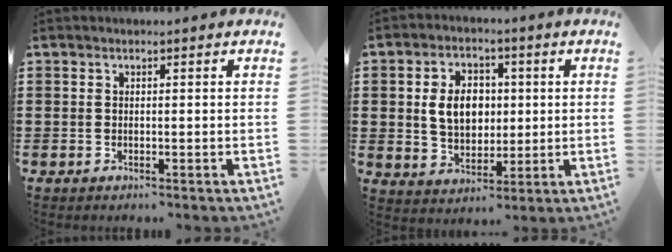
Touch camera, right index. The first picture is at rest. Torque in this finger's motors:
{"motor_torque": [1.33, 0.62, 0.64, 0.08]}